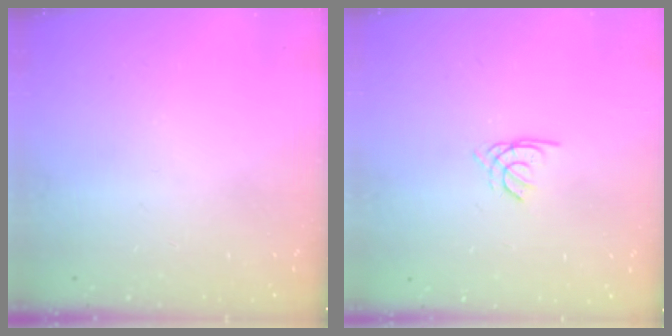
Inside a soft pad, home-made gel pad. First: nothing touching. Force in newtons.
{"total": 1.2, "press": 1.1, "slide": 0.3}